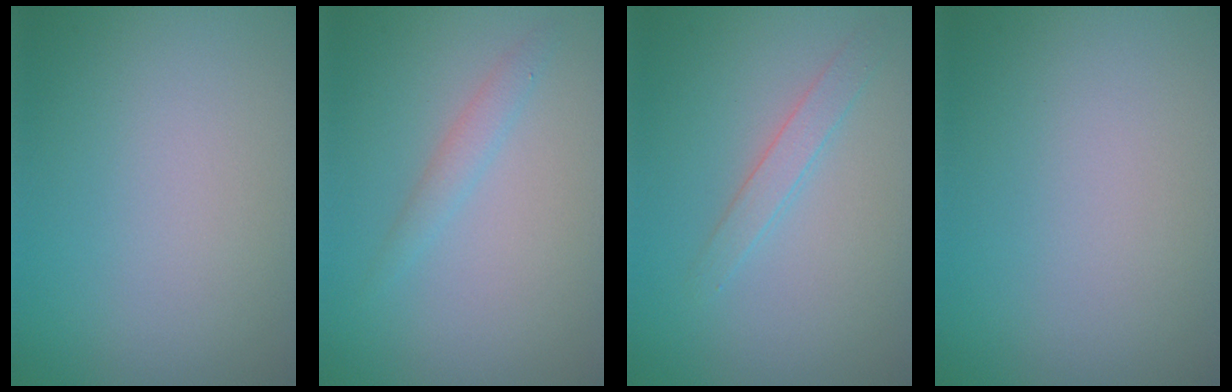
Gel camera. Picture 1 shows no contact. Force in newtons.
{"total": 1.4, "press": 1.4, "slide": 0.1}
{"total": 1.6, "press": 1.6, "slide": 0.0}
{"total": 0.0}